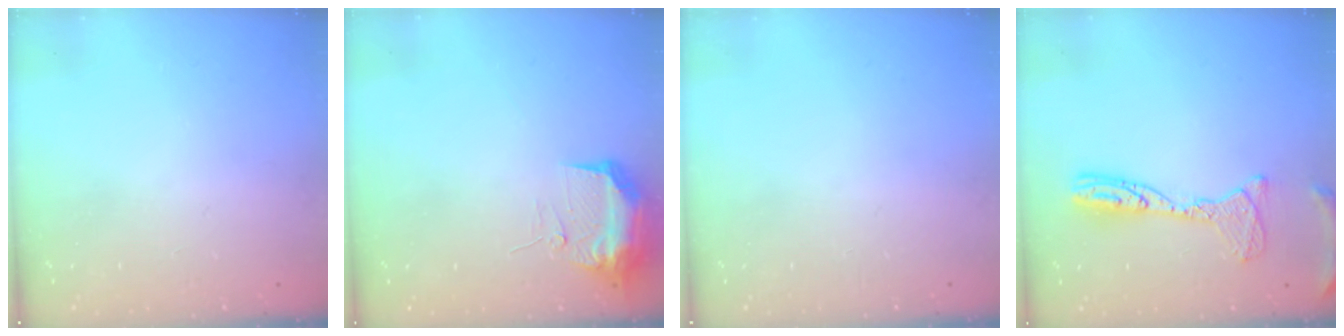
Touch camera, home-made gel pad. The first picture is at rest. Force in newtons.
{"total": 10.1, "press": 10.1, "slide": 0.3}
{"total": 0.0}
{"total": 13.7, "press": 13.7, "slide": 1.3}